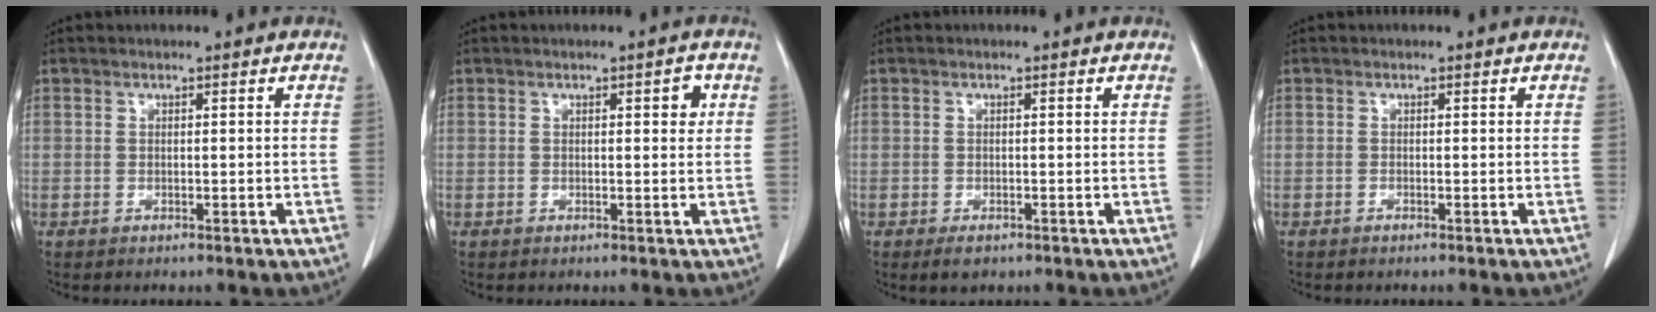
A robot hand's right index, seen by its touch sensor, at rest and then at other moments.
{"total": 1.9, "force": [0.6, 0.7, 1.7], "torque": [-0.019, 0.002, 0.007]}
{"total": 1.9, "force": [-1.1, 1.1, 1.0], "torque": [-0.016, -0.001, -0.012]}
{"total": 0.0}